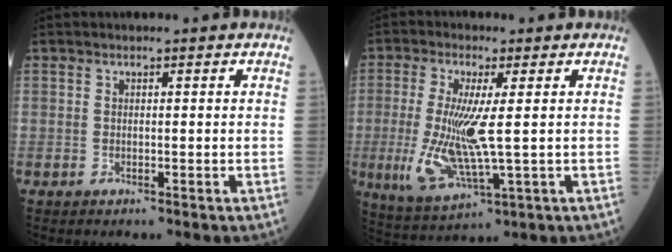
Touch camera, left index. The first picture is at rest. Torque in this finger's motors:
{"motor_torque": [1.82, 0.32, 0.89, 0.21]}